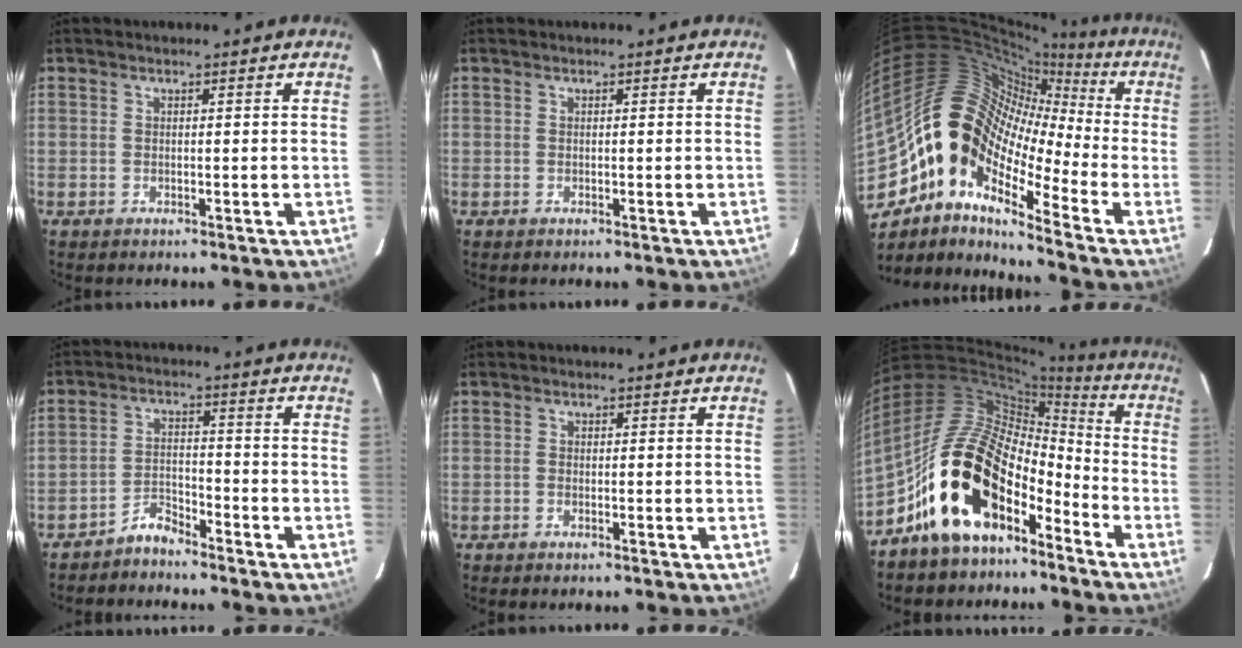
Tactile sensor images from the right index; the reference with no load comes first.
{"total": 0.0}
{"total": 15.8, "force": [-6.5, 8.8, 11.4], "torque": [-0.180, 0.007, -0.145]}
{"total": 3.9, "force": [-3.6, 1.1, 0.6], "torque": [-0.014, 0.013, -0.069]}
{"total": 0.7, "force": [-0.6, 0.4, 0.3], "torque": [-0.008, -0.002, -0.012]}
{"total": 20.7, "force": [-12.3, 11.2, 12.3], "torque": [-0.233, 0.018, -0.214]}